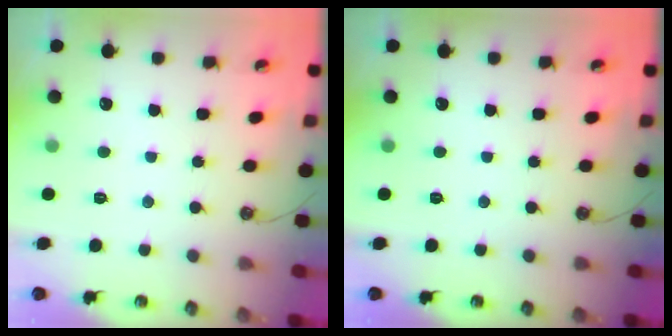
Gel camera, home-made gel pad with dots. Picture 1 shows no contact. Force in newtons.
{"total": 0.0}